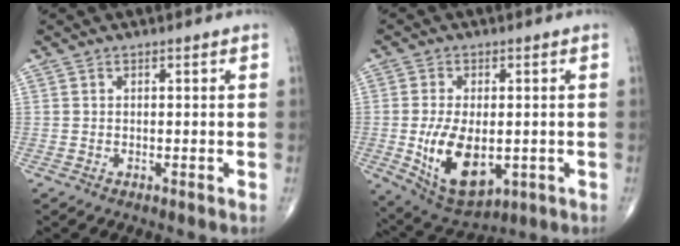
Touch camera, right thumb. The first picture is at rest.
{"total": 13.1, "force": [-2.1, 7.1, 10.7], "torque": [-0.182, -0.013, -0.016]}